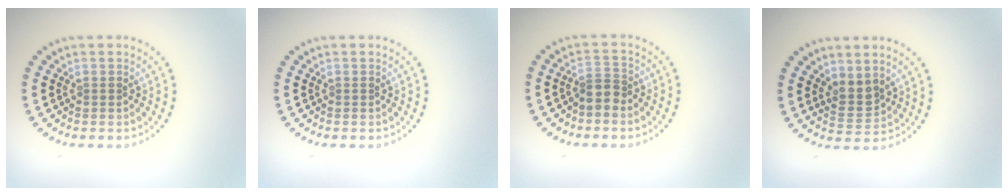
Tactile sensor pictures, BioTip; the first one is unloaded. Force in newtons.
{"total": 0.0}
{"total": 2.1, "press": 1.6, "slide": 1.3}
{"total": 2.1, "press": 1.8, "slide": 1.1}